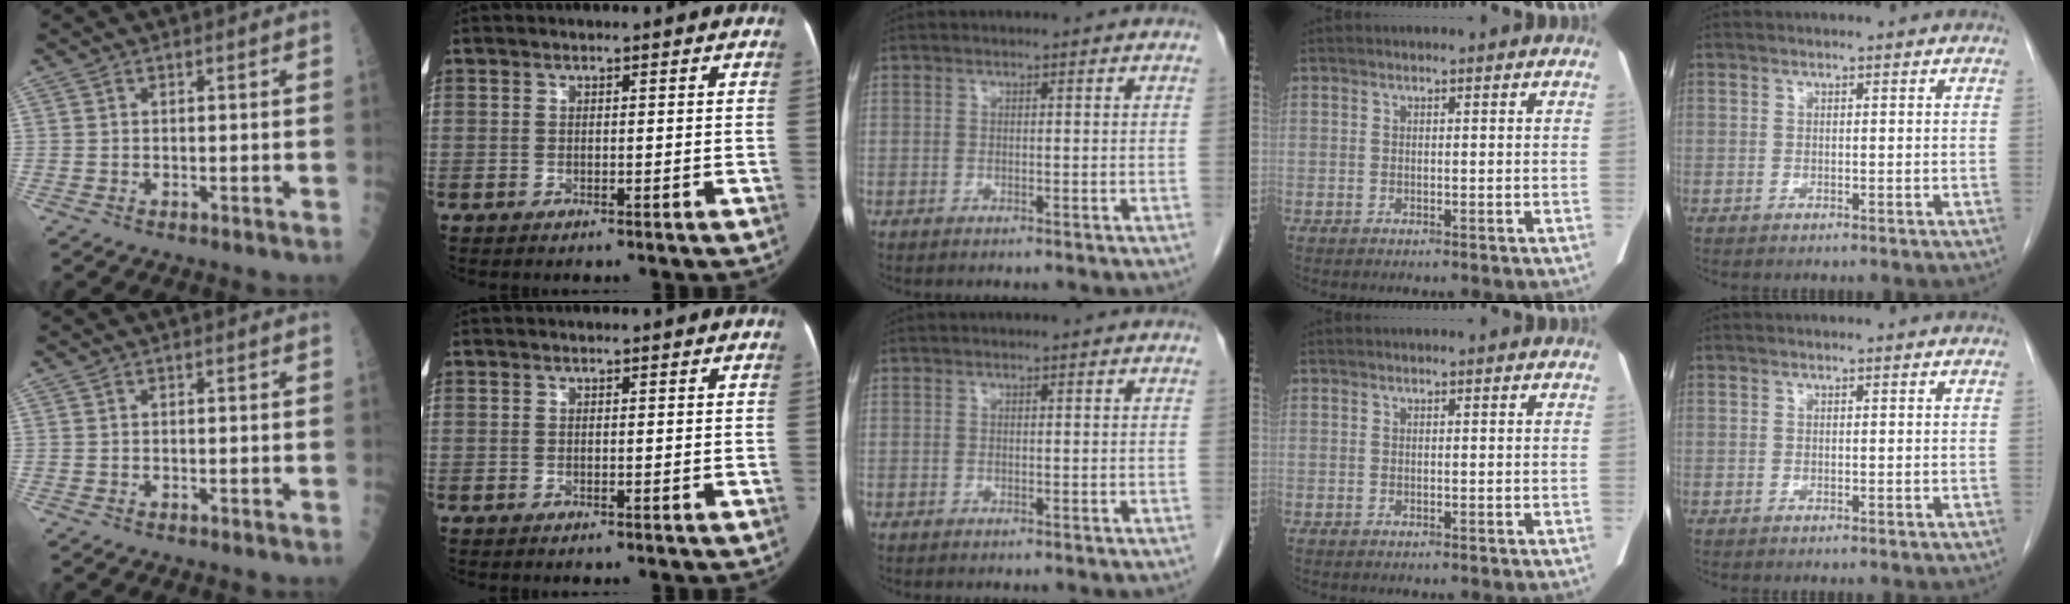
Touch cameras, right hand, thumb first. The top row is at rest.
{}